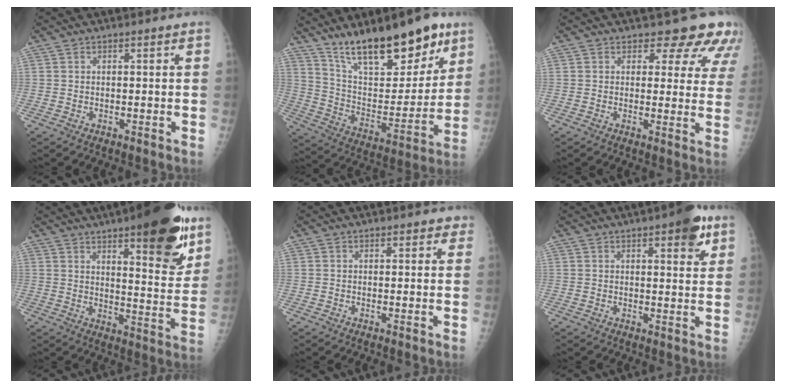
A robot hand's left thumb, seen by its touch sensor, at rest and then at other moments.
{"total": 22.7, "force": [15.8, 8.0, 14.2], "torque": [-0.176, -0.080, 0.266]}
{"total": 10.1, "force": [8.3, 4.9, 3.0], "torque": [0.019, -0.043, 0.070]}
{"total": 19.1, "force": [11.3, 5.3, 14.5], "torque": [-0.162, -0.063, 0.158]}
{"total": 1.7, "force": [1.2, 1.0, 0.8], "torque": [0.009, -0.002, 0.007]}
{"total": 7.0, "force": [3.8, 2.3, 5.4], "torque": [-0.053, -0.013, 0.042]}